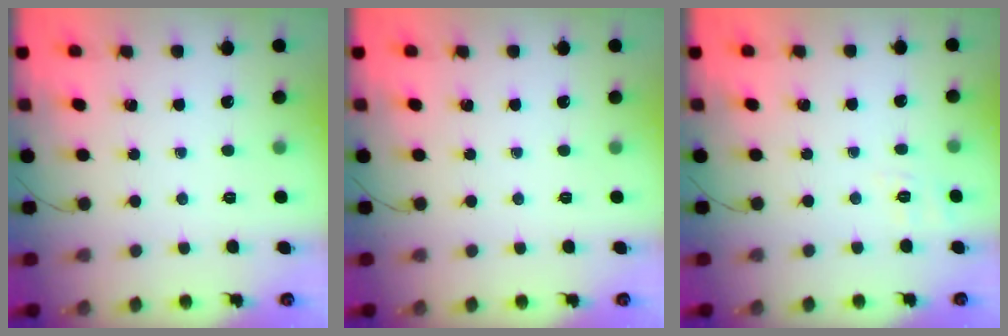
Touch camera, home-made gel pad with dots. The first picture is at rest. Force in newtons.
{"total": 0.0}
{"total": 2.5, "press": 1.0, "slide": 2.3}